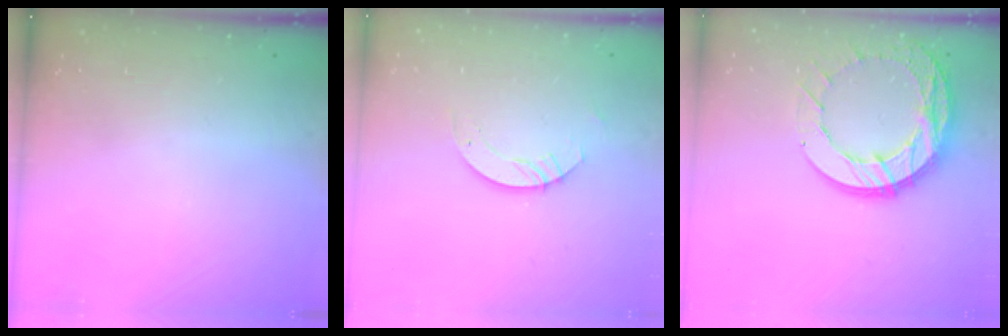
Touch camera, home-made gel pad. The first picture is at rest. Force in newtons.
{"total": 3.7, "press": 3.7, "slide": 0.3}
{"total": 16.4, "press": 16.4, "slide": 1.3}